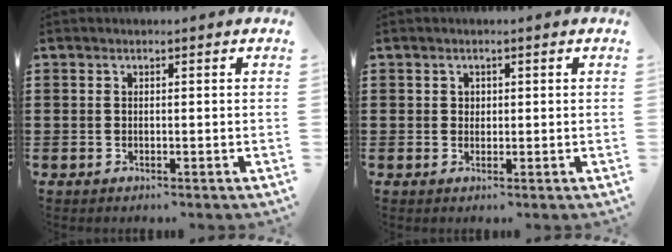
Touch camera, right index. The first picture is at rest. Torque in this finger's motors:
{"motor_torque": [0.13, 0.29, 0.10, 0.02]}